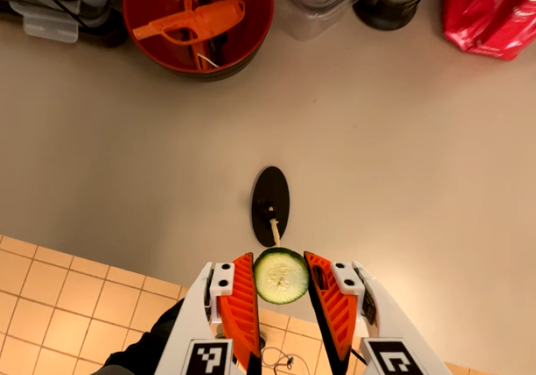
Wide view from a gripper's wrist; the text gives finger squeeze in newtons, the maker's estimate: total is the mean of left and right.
{"total": 8.0, "left": 7.4, "right": 8.7}